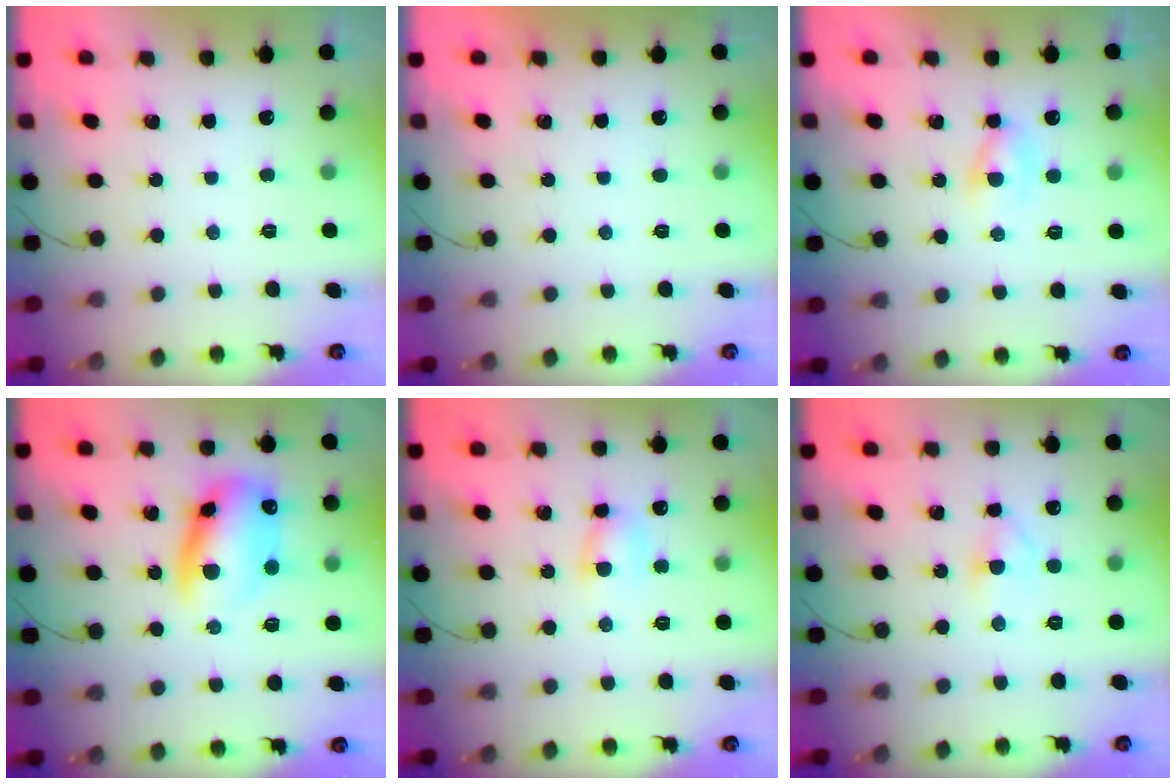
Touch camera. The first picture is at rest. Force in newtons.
{"total": 0.9, "press": 0.9, "slide": 0.1}
{"total": 2.2, "press": 2.0, "slide": 1.1}
{"total": 12.1, "press": 11.9, "slide": 2.3}
{"total": 5.6, "press": 5.6, "slide": 0.2}
{"total": 4.1, "press": 3.9, "slide": 1.1}